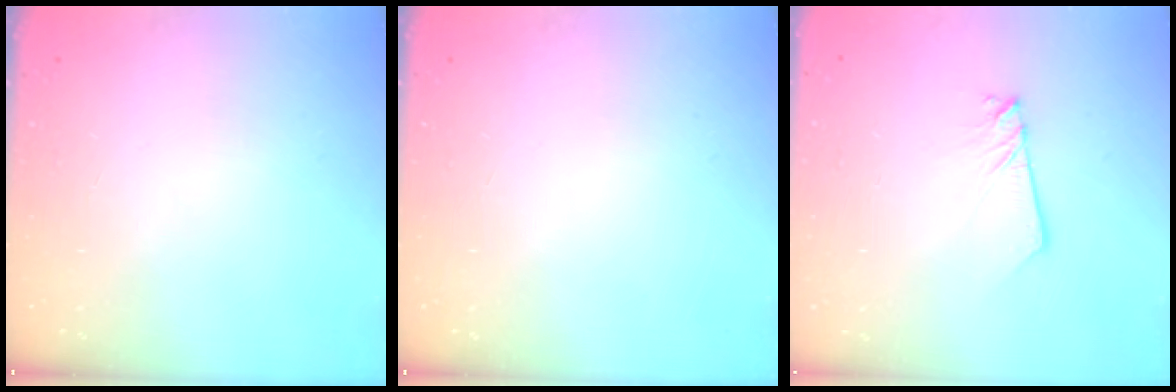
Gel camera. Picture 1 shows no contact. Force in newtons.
{"total": 0.0}
{"total": 2.4, "press": 2.4, "slide": 0.2}